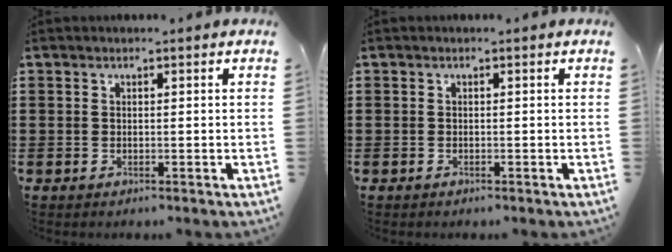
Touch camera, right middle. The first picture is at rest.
{"total": 0.6, "force": [-0.6, 0.3, 0.1], "torque": [-0.001, 0.000, -0.012]}